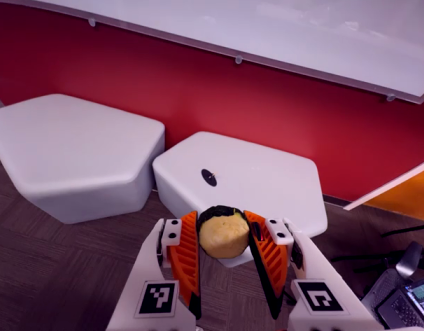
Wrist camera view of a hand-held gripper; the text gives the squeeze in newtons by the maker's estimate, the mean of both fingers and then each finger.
{"total": 10.9, "left": 11.6, "right": 10.1}